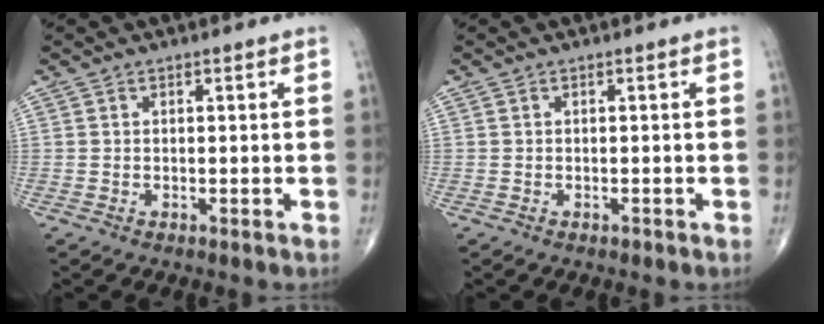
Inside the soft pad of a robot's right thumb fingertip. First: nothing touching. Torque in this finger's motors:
{"motor_torque": [0.22, 0.34, -0.17, -0.07, 0.03]}